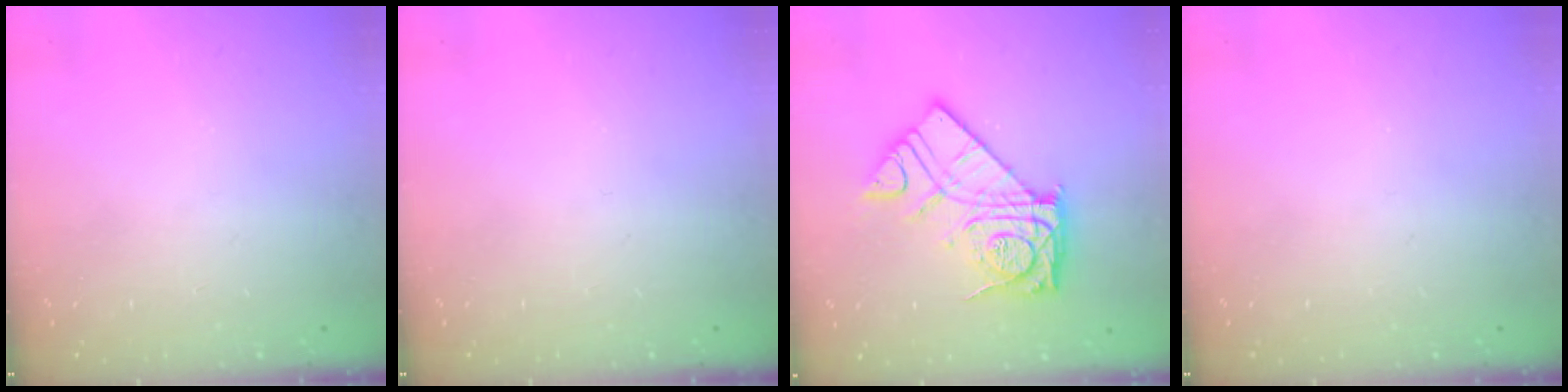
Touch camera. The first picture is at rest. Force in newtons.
{"total": 0.0}
{"total": 15.6, "press": 15.5, "slide": 1.3}
{"total": 0.0}